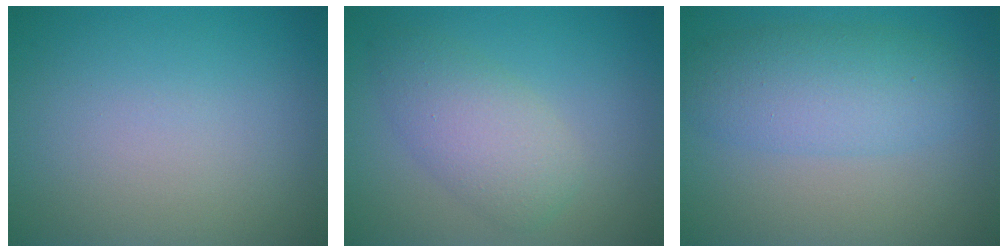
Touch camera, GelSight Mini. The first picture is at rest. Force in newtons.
{"total": 4.0, "press": 4.0, "slide": 0.0}
{"total": 3.4, "press": 3.4, "slide": 0.2}